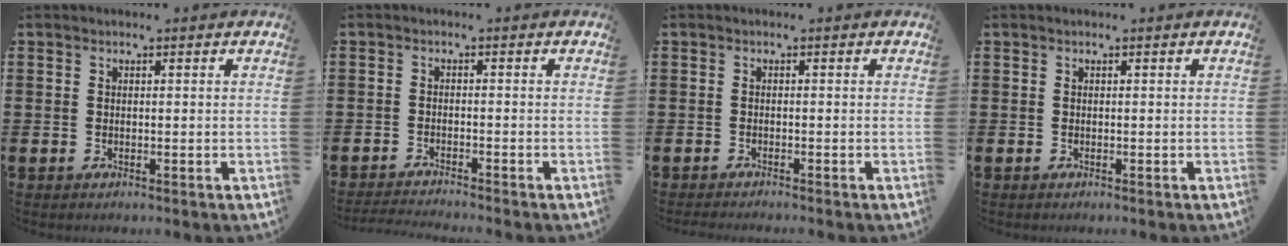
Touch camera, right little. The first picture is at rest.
{"total": 1.6, "force": [-1.5, -0.2, 0.2], "torque": [-0.004, 0.002, -0.031]}
{"total": 0.7, "force": [-0.7, -0.1, 0.1], "torque": [-0.001, -0.004, -0.013]}
{"total": 0.0}